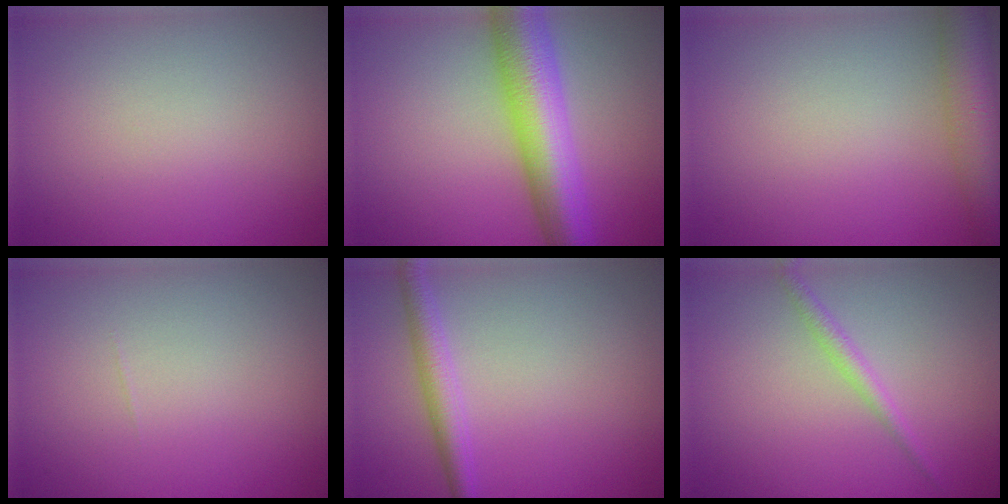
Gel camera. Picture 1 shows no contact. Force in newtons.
{"total": 8.9, "press": 8.9, "slide": 0.3}
{"total": 6.1, "press": 6.1, "slide": 0.3}
{"total": 0.0}
{"total": 2.6, "press": 2.6, "slide": 0.1}
{"total": 1.5, "press": 1.5, "slide": 0.0}